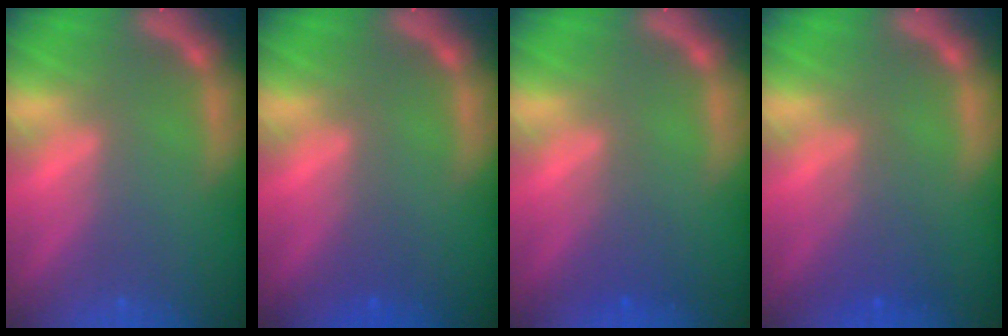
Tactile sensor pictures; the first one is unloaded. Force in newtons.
{"total": 0.9}
{"total": 2.0}
{"total": 2.9}